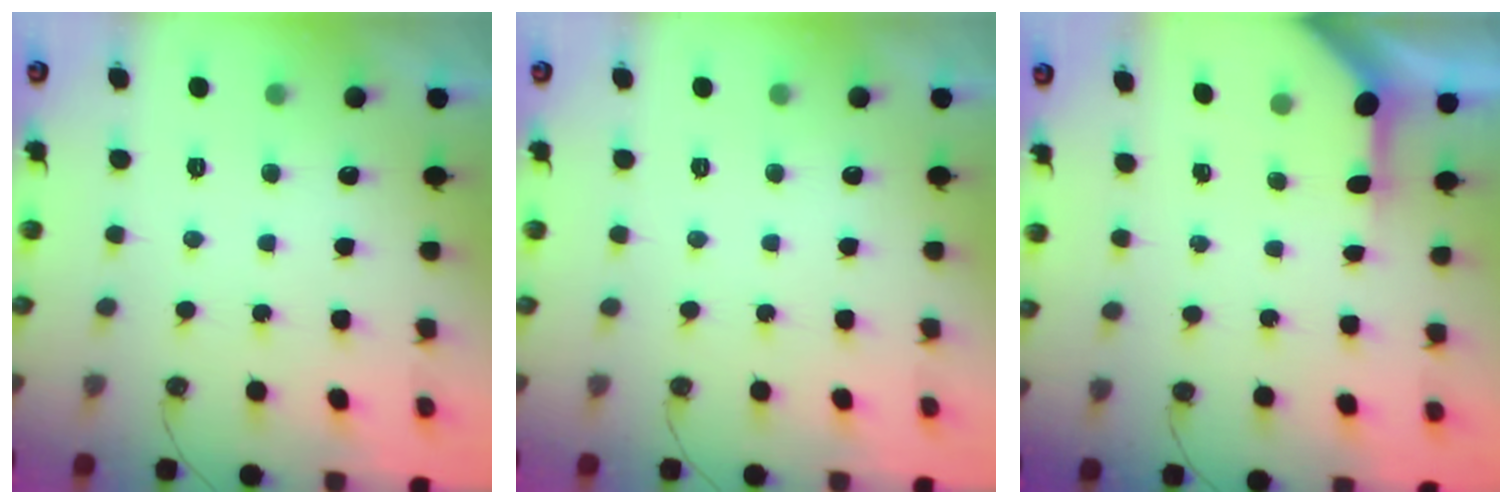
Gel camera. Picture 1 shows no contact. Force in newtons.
{"total": 0.0}
{"total": 4.3, "press": 4.3, "slide": 0.1}